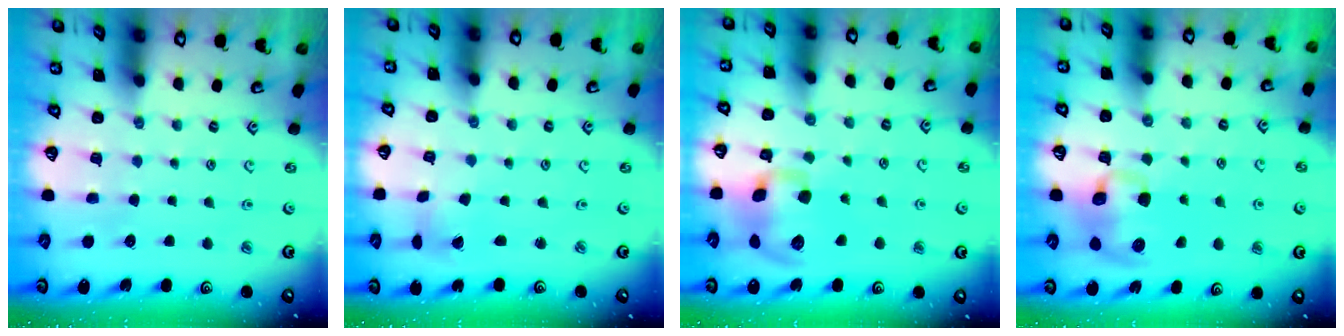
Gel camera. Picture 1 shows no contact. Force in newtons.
{"total": 2.4, "press": 2.4, "slide": 0.3}
{"total": 13.9, "press": 13.8, "slide": 2.3}
{"total": 12.3, "press": 12.2, "slide": 1.7}